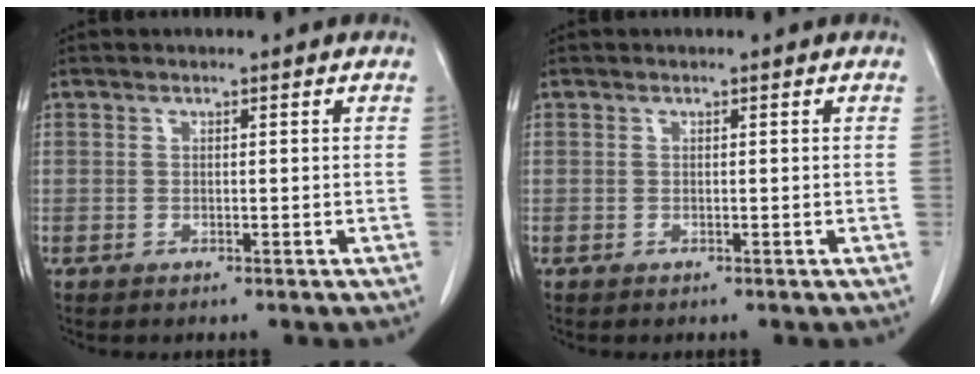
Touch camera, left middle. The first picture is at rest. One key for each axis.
{"total": 0.0}